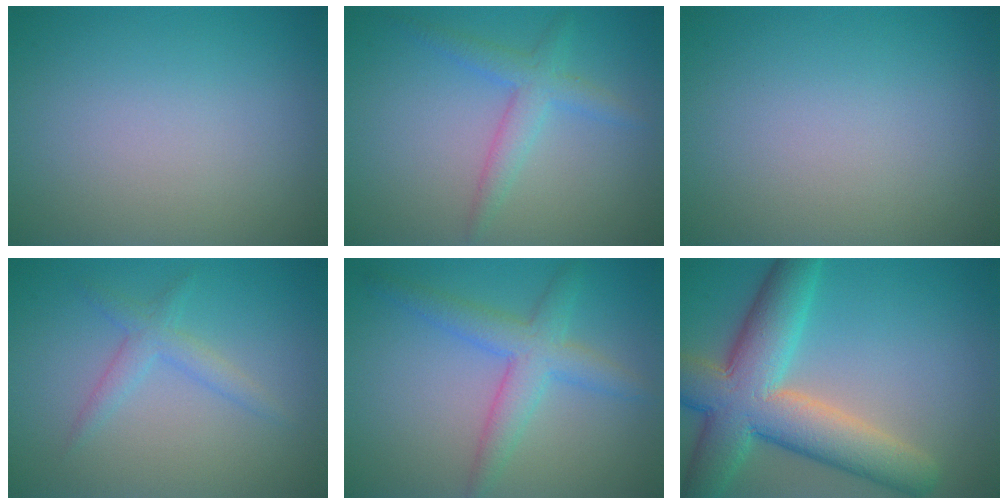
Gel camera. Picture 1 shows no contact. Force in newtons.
{"total": 2.6, "press": 2.6, "slide": 0.1}
{"total": 0.0}
{"total": 2.0, "press": 2.0, "slide": 0.2}
{"total": 4.1, "press": 4.1, "slide": 0.1}
{"total": 10.2, "press": 10.2, "slide": 0.6}